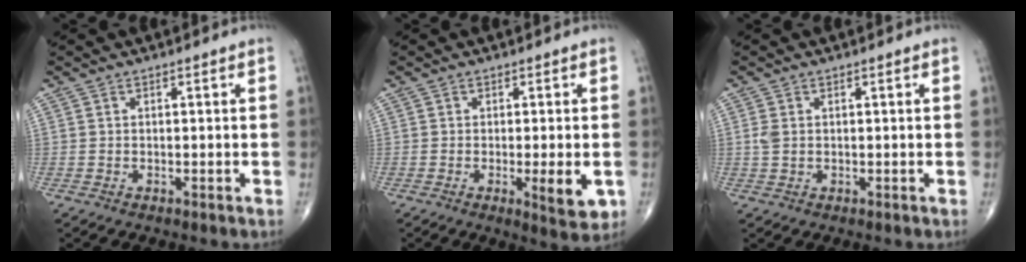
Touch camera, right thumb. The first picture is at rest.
{"total": 5.8, "force": [-1.3, 1.5, 5.5], "torque": [-0.074, -0.013, -0.017]}
{"total": 2.2, "force": [0.2, 1.7, 1.3], "torque": [-0.024, 0.002, 0.003]}